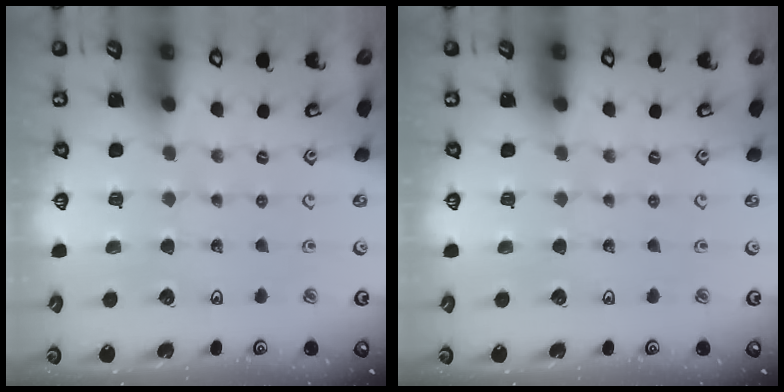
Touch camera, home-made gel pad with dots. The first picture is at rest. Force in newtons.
{"total": 0.0}